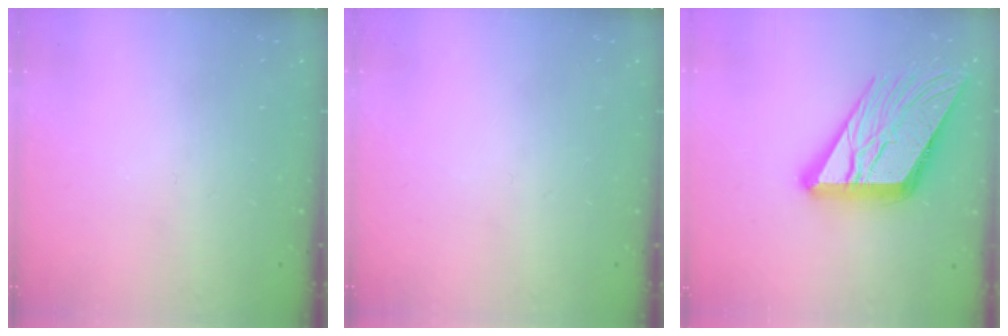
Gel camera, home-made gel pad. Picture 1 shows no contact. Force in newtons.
{"total": 0.0}
{"total": 18.3, "press": 18.2, "slide": 1.9}